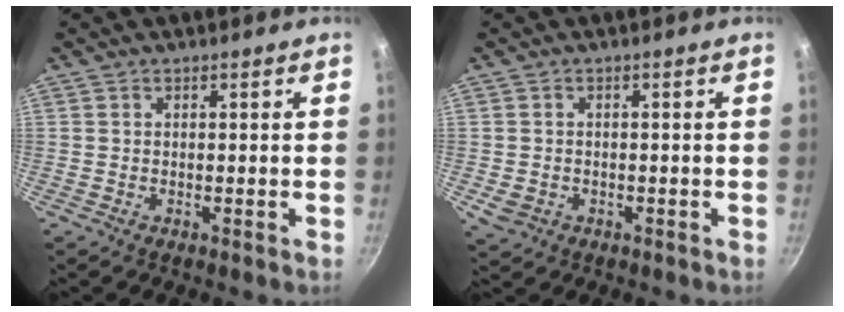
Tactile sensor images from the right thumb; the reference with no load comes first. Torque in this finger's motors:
{"motor_torque": [-0.34, 0.55, -0.02, 0.18, 0.08]}